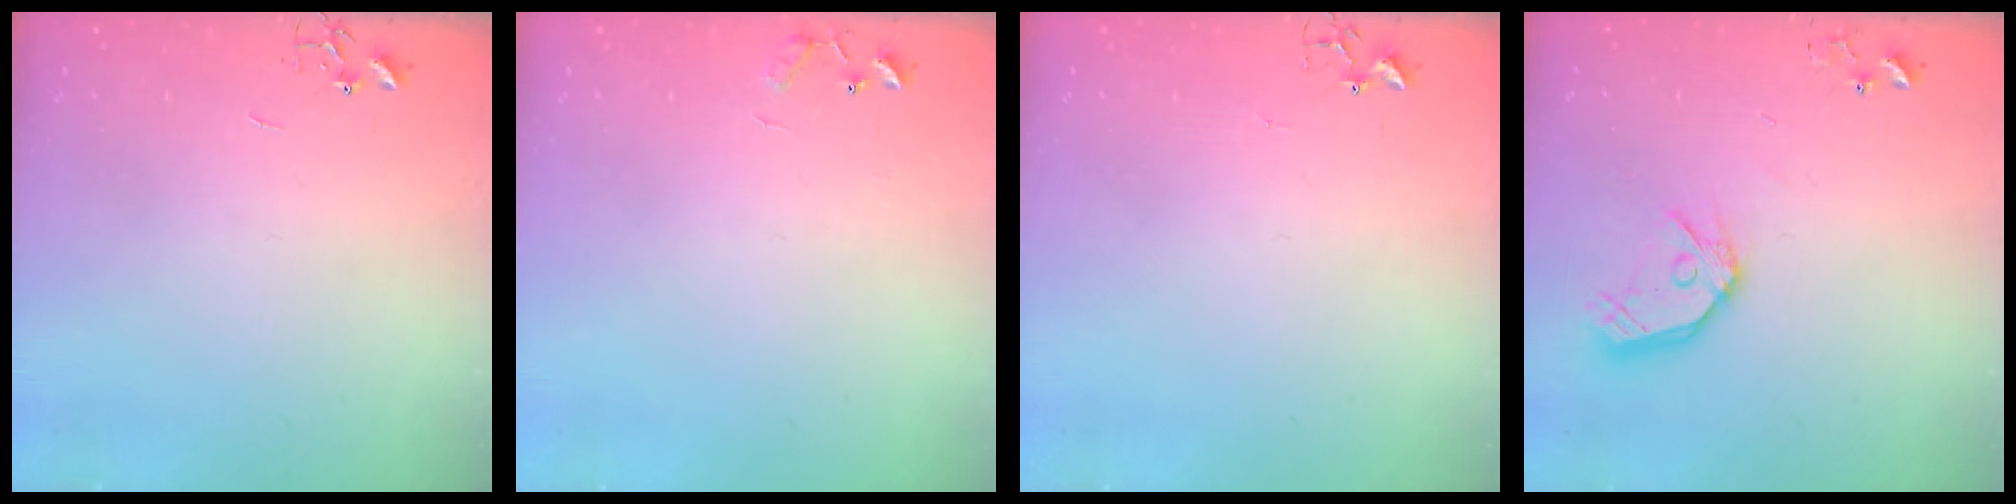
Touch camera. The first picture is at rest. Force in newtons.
{"total": 7.6, "press": 7.5, "slide": 0.6}
{"total": 3.3, "press": 3.3, "slide": 0.5}
{"total": 13.0, "press": 12.9, "slide": 1.6}